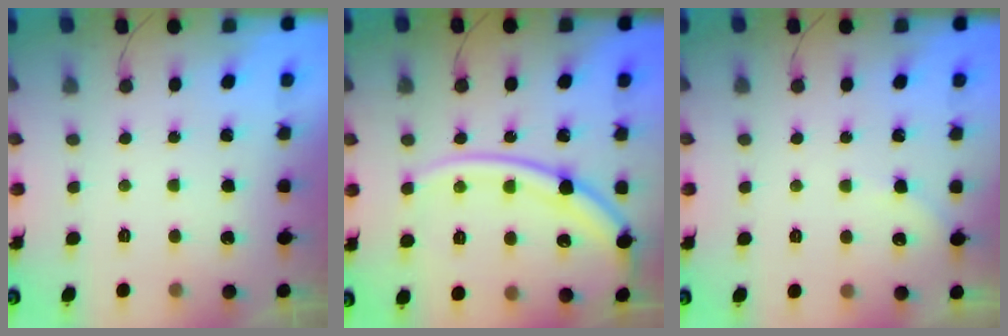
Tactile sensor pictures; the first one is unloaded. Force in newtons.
{"total": 15.6, "press": 15.5, "slide": 1.7}
{"total": 1.7, "press": 1.6, "slide": 0.3}